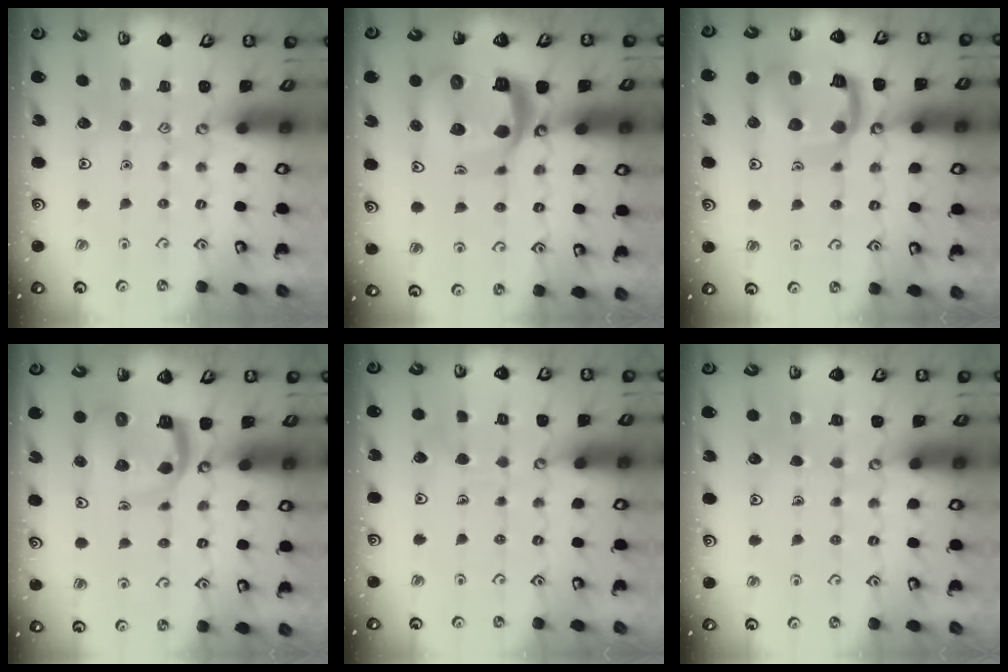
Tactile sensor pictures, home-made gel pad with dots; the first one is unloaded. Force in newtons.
{"total": 15.7, "press": 15.6, "slide": 1.7}
{"total": 16.6, "press": 16.5, "slide": 1.8}
{"total": 9.5, "press": 9.4, "slide": 1.3}
{"total": 4.9, "press": 4.9, "slide": 0.2}
{"total": 3.7, "press": 3.7, "slide": 0.3}